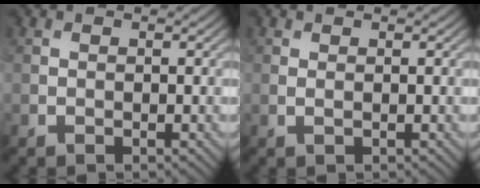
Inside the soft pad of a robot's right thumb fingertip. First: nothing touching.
{"total": 0.5, "force": [0.2, 0.1, 0.5], "torque": [-0.012, 0.001, 0.004]}